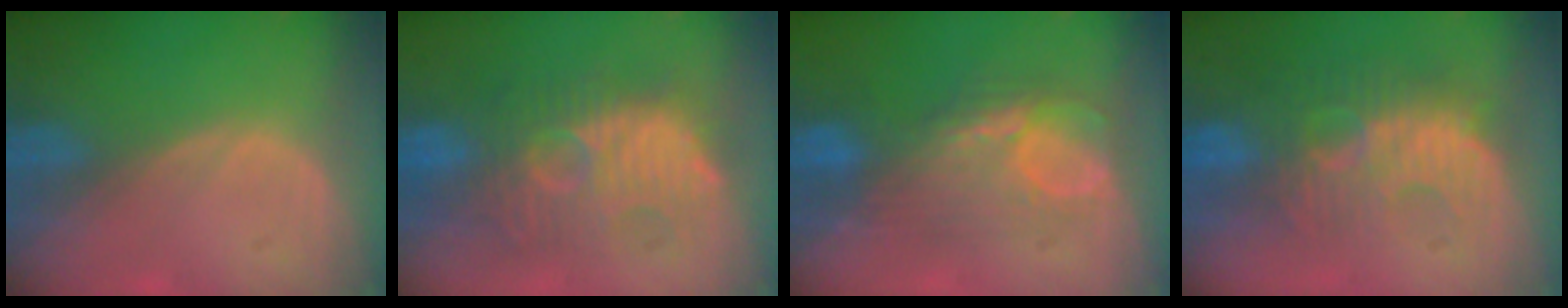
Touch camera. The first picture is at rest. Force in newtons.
{"total": 10.6, "press": 10.5, "slide": 1.1}
{"total": 7.9, "press": 7.8, "slide": 1.2}
{"total": 9.1, "press": 8.9, "slide": 1.8}